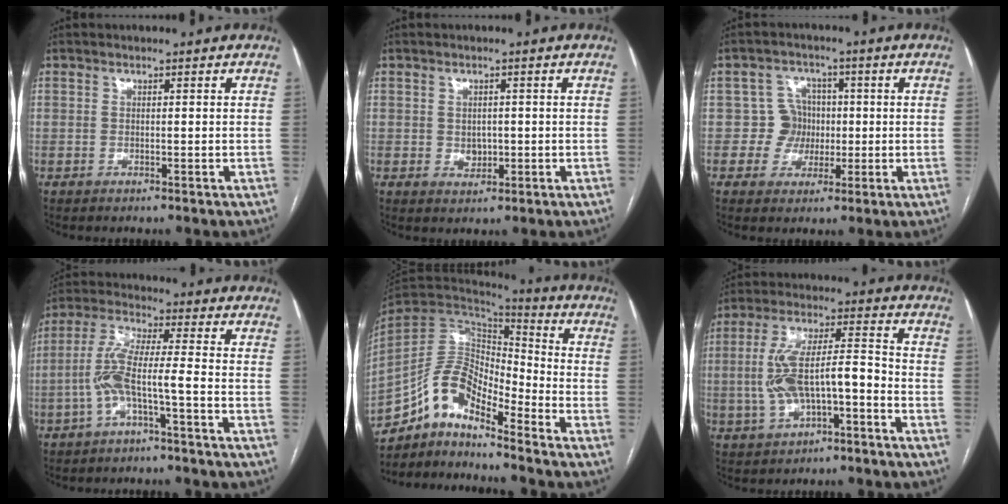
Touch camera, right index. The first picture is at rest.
{"total": 2.4, "force": [-0.2, 1.9, 1.4], "torque": [-0.020, 0.000, 0.003]}
{"total": 5.1, "force": [-0.2, 5.1, 0.4], "torque": [0.004, 0.020, -0.001]}
{"total": 7.6, "force": [-2.8, 0.3, 7.1], "torque": [-0.153, 0.021, -0.056]}
{"total": 11.7, "force": [-8.7, 3.6, 6.9], "torque": [-0.132, 0.040, -0.162]}
{"total": 11.1, "force": [-2.6, 3.7, 10.2], "torque": [-0.196, 0.030, -0.039]}